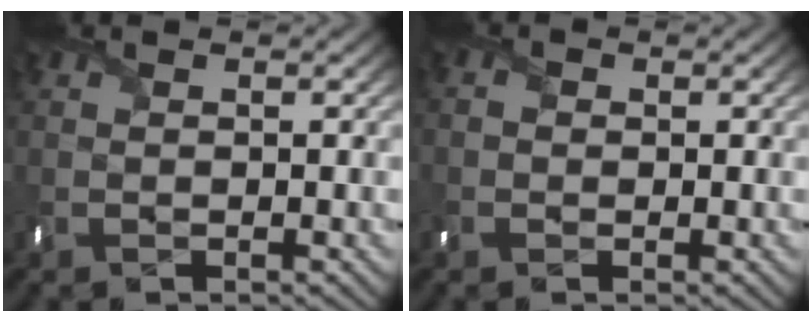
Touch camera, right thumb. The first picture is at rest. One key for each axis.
{"total": 1.3, "fx": -0.2, "fy": 1.1, "fz": 0.5, "tx": -0.013, "ty": -0.001, "tz": -0.007}